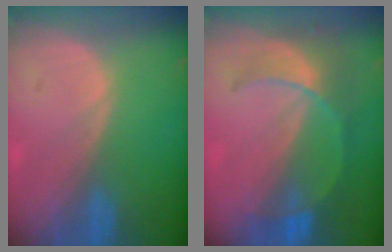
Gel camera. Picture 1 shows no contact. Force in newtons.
{"total": 8.0, "press": 7.0, "slide": 3.8}